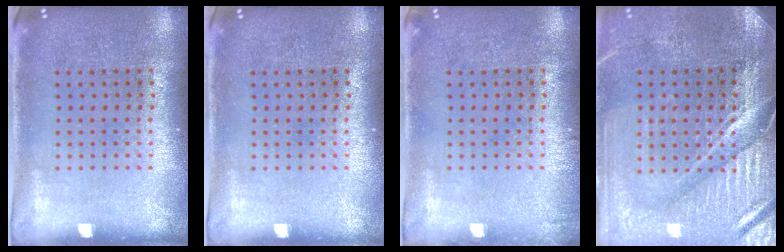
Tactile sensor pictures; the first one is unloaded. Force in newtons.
{"total": 0.0}
{"total": 0.6, "press": 0.6, "slide": 0.1}
{"total": 4.0, "press": 3.7, "slide": 1.5}